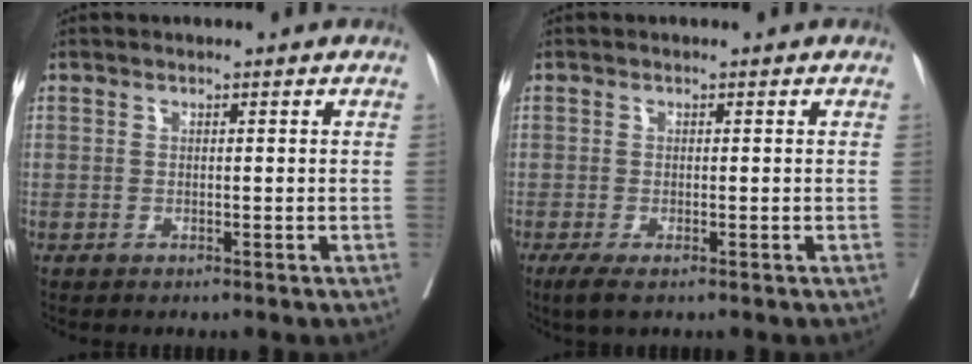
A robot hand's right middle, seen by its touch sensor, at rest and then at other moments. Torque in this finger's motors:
{"motor_torque": [0.69, -0.51, 0.11, 0.04]}